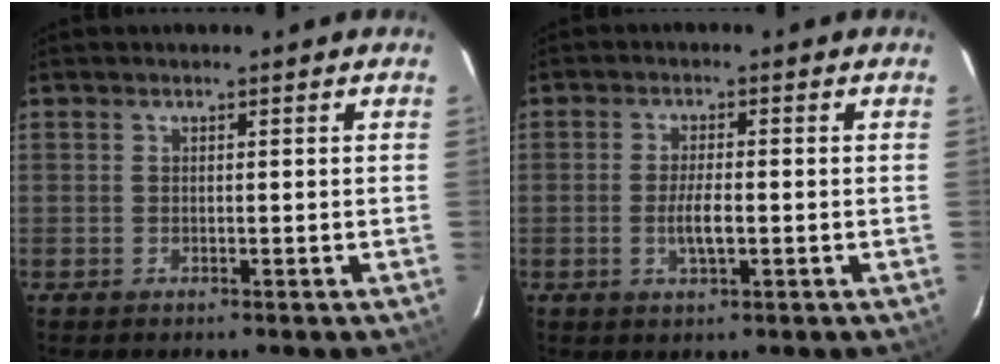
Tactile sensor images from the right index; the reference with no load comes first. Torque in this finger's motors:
{"motor_torque": [0.94, -0.36, 0.43, 0.10]}